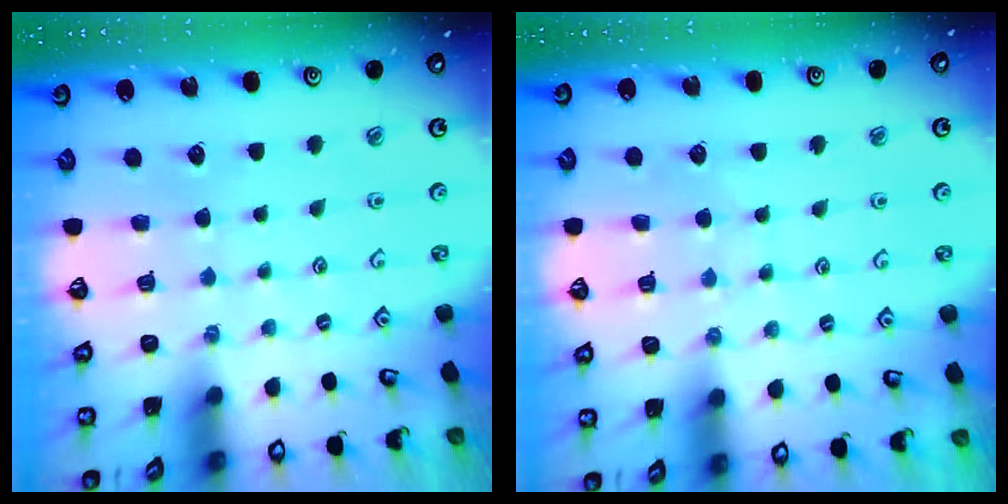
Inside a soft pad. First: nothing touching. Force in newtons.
{"total": 3.9, "press": 3.8, "slide": 0.4}